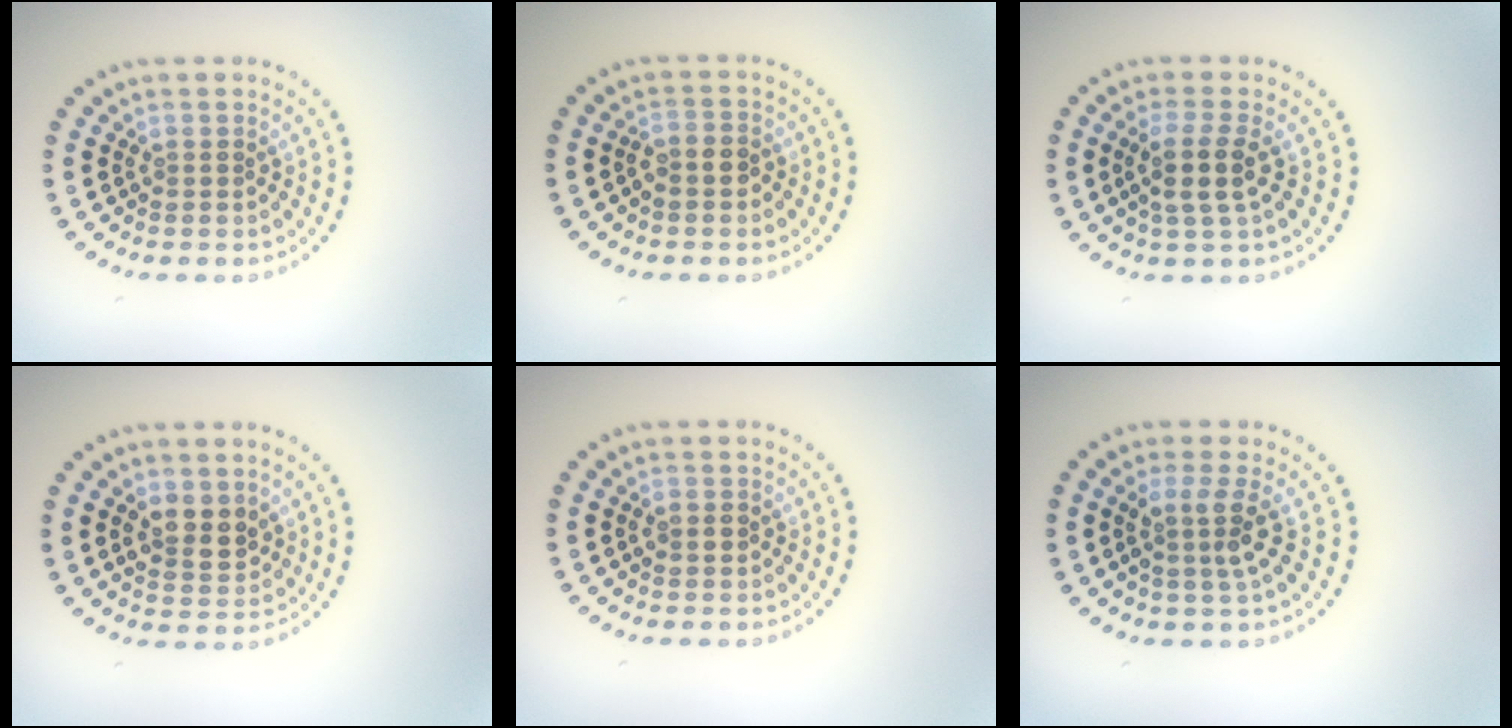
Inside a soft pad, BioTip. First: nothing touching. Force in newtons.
{"total": 1.5, "press": 1.3, "slide": 0.8}
{"total": 2.8, "press": 2.3, "slide": 1.6}
{"total": 3.0, "press": 2.9, "slide": 0.8}
{"total": 1.3, "press": 1.3, "slide": 0.1}
{"total": 2.6, "press": 2.0, "slide": 1.7}